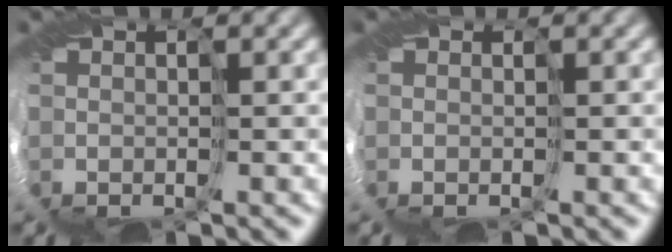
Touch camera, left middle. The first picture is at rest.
{"total": 2.4, "force": [-1.0, -1.4, -1.7], "torque": [0.014, -0.015, 0.000]}